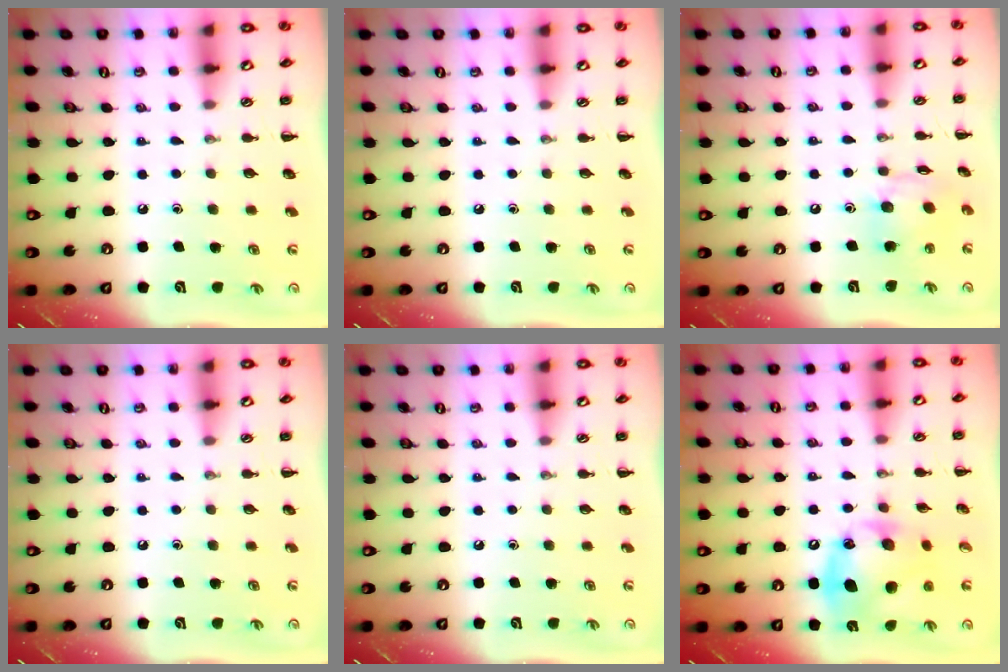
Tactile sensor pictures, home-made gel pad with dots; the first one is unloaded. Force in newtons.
{"total": 0.0}
{"total": 10.2, "press": 10.2, "slide": 1.0}
{"total": 0.0}
{"total": 0.0}
{"total": 15.1, "press": 15.0, "slide": 0.9}